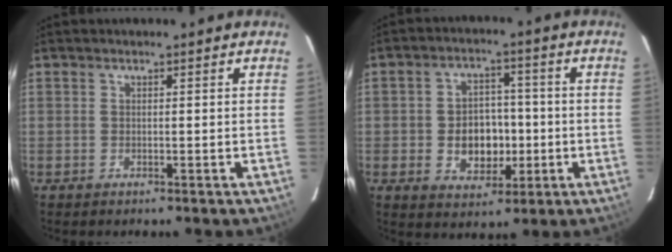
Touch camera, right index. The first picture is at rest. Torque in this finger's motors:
{"motor_torque": [0.48, -0.20, 0.16, 0.07]}